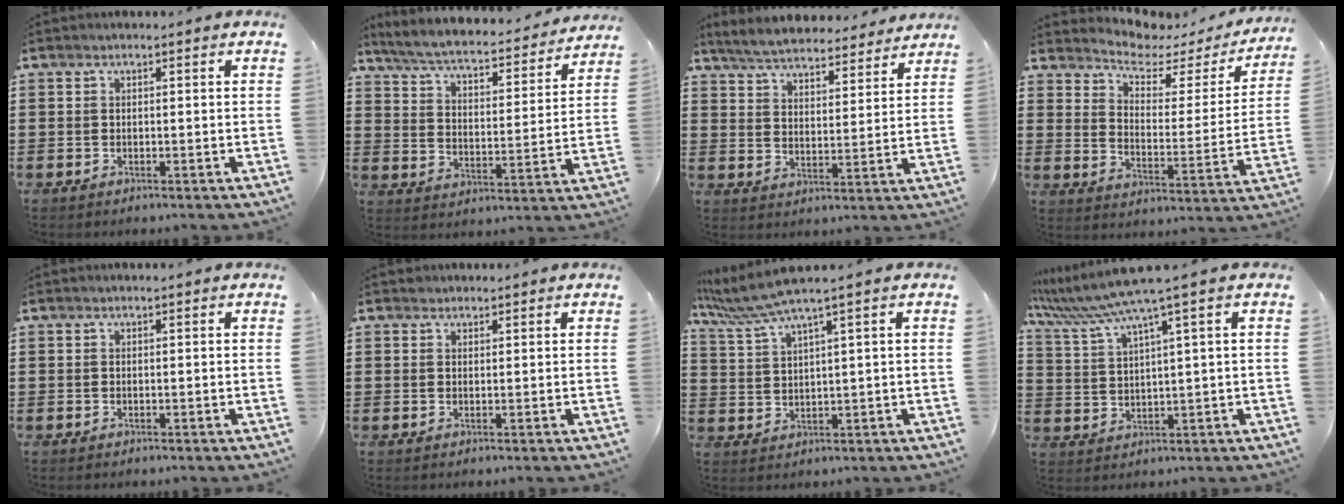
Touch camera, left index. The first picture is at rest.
{"total": 4.8, "force": [4.5, 0.1, 1.7], "torque": [-0.057, -0.036, 0.069]}
{"total": 5.5, "force": [5.4, 0.3, 0.6], "torque": [-0.040, -0.033, 0.094]}
{"total": 4.7, "force": [4.3, 1.4, 1.5], "torque": [-0.048, -0.033, 0.066]}
{"total": 0.0}
{"total": 1.0, "force": [0.9, 0.5, 0.0], "torque": [-0.001, 0.002, 0.018]}
{"total": 5.4, "force": [3.7, -0.1, 3.9], "torque": [-0.095, -0.014, 0.062]}
{"total": 6.6, "force": [4.5, -0.6, 4.8], "torque": [-0.124, -0.031, 0.071]}